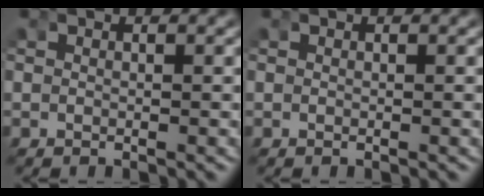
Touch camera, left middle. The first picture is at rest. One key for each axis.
{"total": 0.0}